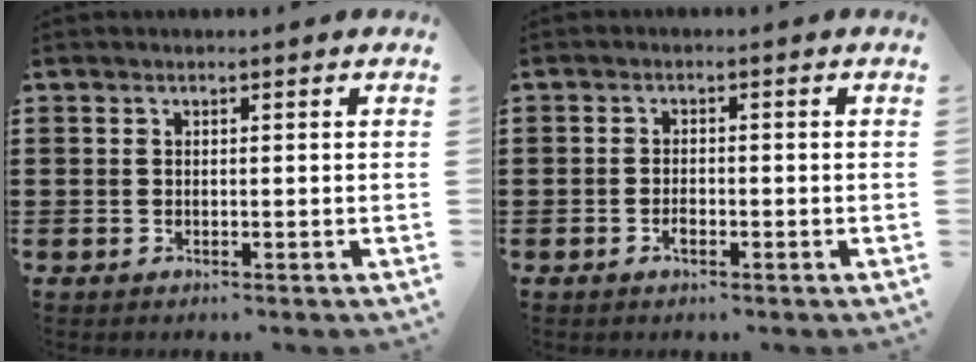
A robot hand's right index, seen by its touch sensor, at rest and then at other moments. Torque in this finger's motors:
{"motor_torque": [1.07, 1.07, 0.00, 0.00]}